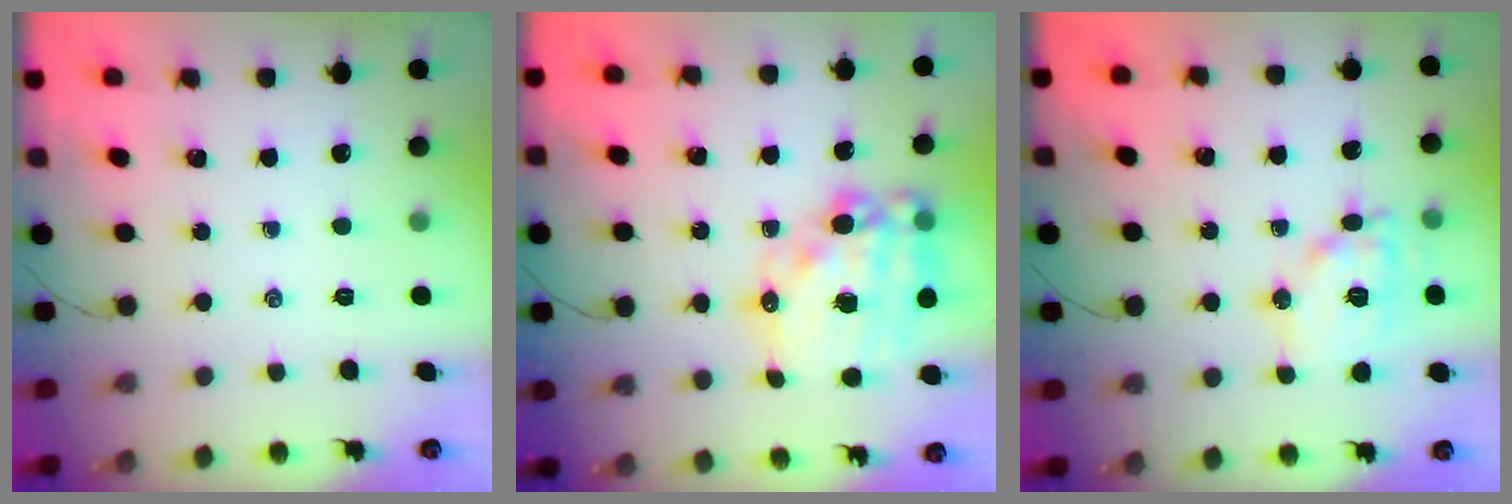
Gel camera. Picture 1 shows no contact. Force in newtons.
{"total": 20.9, "press": 20.4, "slide": 4.6}
{"total": 12.7, "press": 12.7, "slide": 0.9}